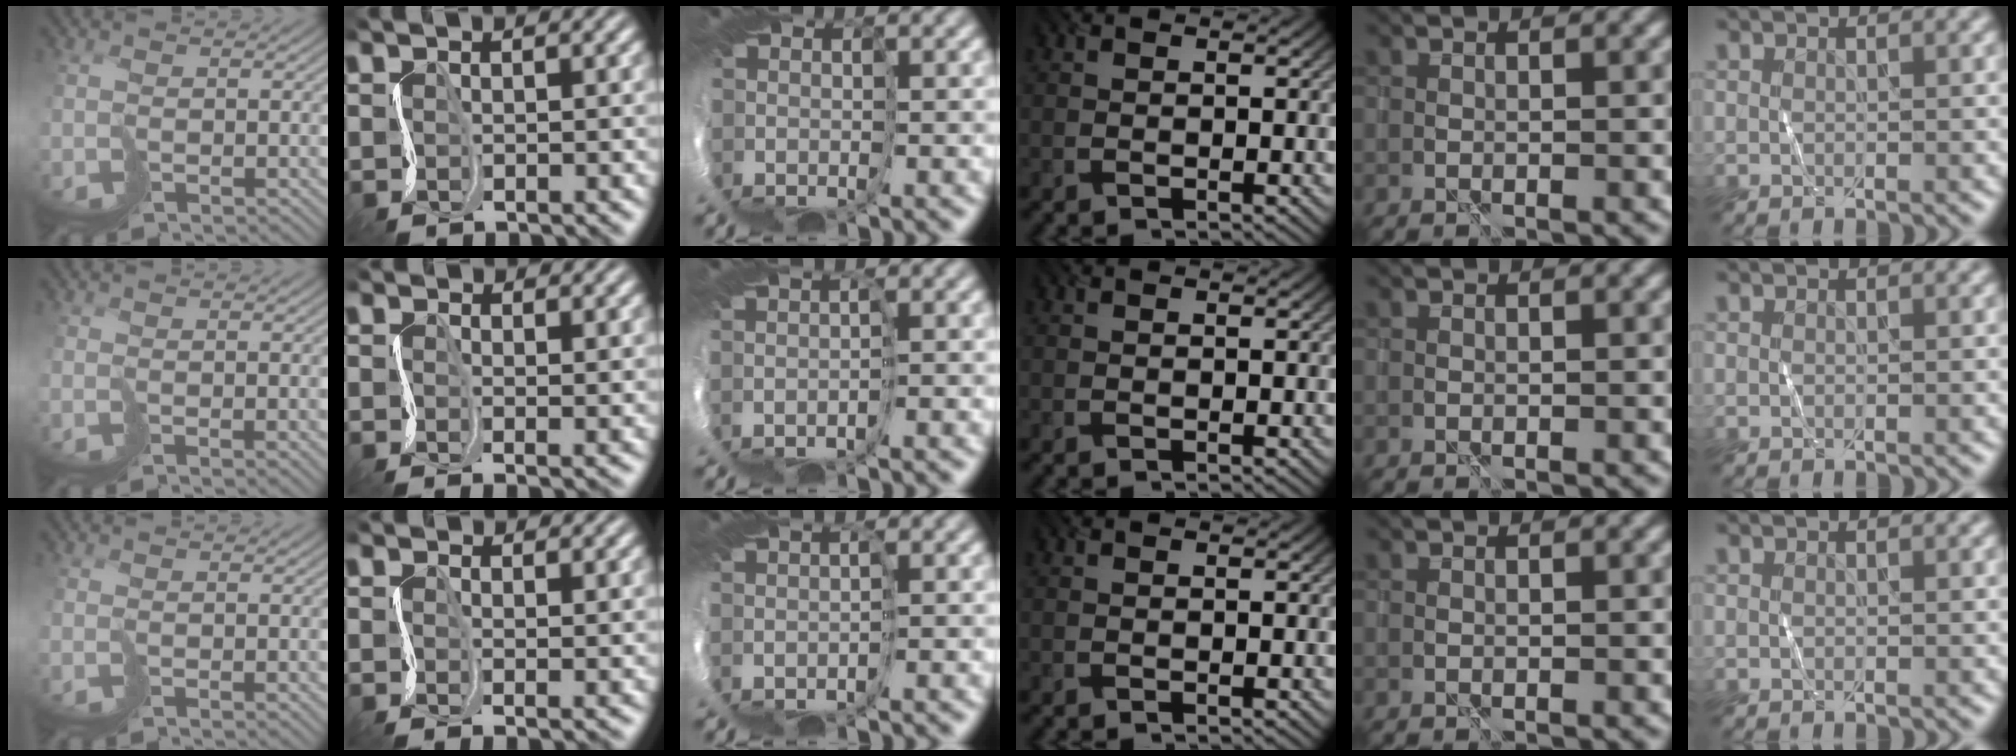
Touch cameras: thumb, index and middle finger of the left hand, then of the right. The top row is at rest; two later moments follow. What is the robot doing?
{"motion": "cut", "object": "tissue"}